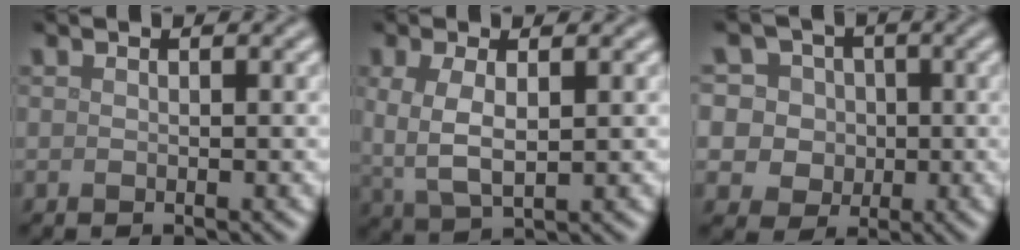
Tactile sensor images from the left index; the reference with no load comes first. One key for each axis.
{"total": 3.7, "fx": 0.4, "fy": 1.7, "fz": 3.2, "tx": -0.074, "ty": -0.001, "tz": 0.011}
{"total": 8.0, "fx": 2.3, "fy": 6.9, "fz": 3.2, "tx": -0.047, "ty": 0.025, "tz": 0.012}